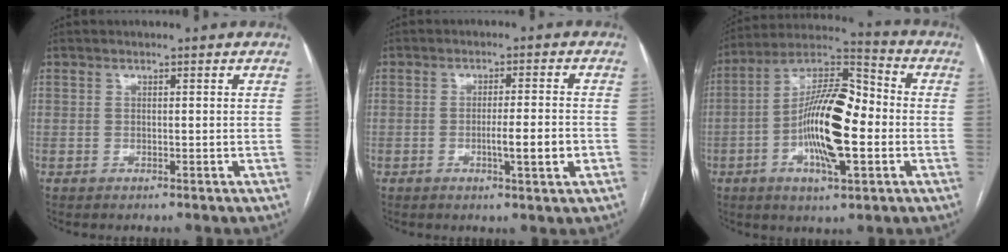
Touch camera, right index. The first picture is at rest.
{"total": 5.4, "force": [-1.5, 0.2, 5.2], "torque": [-0.082, -0.005, -0.021]}
{"total": 16.6, "force": [-2.9, 4.7, 15.6], "torque": [-0.290, 0.016, -0.052]}